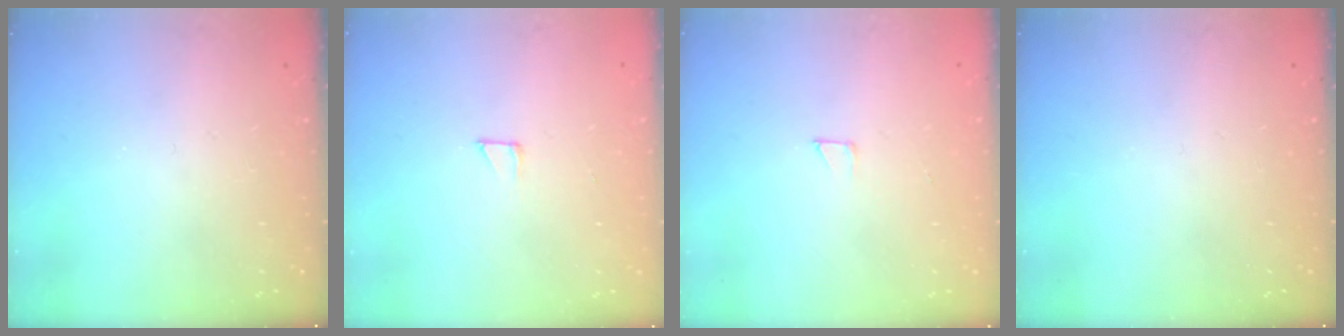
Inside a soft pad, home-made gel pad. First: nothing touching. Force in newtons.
{"total": 2.5, "press": 2.5, "slide": 0.1}
{"total": 1.7, "press": 1.7, "slide": 0.1}
{"total": 0.0}